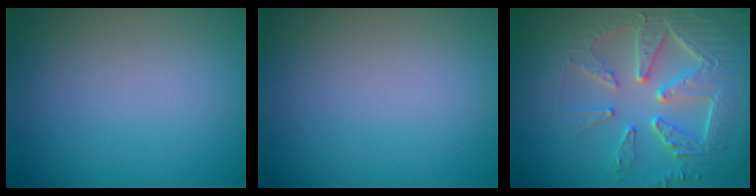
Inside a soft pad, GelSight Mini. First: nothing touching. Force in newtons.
{"total": 0.0}
{"total": 7.5, "press": 6.1, "slide": 4.3}